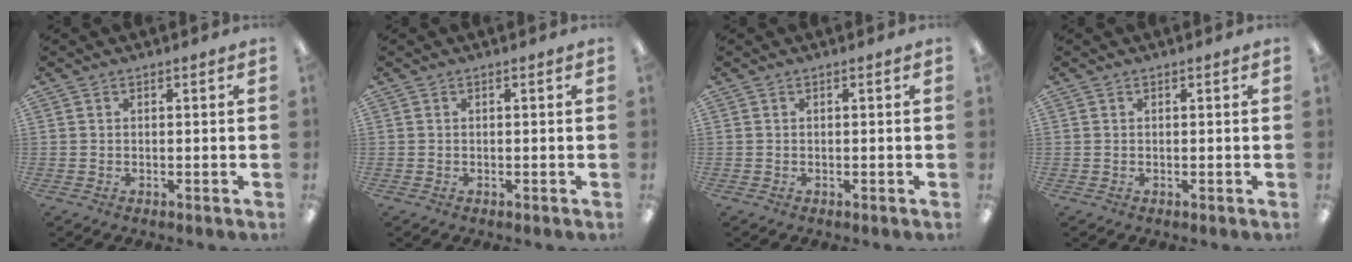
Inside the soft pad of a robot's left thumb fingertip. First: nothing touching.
{"total": 0.0}
{"total": 0.0}
{"total": 0.0}